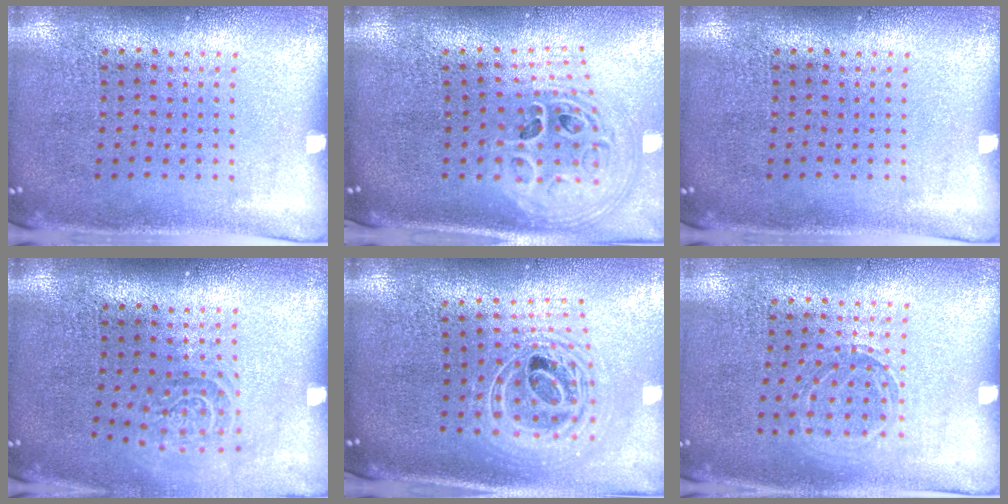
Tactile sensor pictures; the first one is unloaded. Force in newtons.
{"total": 2.8, "press": 2.0, "slide": 2.0}
{"total": 0.0}
{"total": 1.5, "press": 1.1, "slide": 1.0}
{"total": 2.4, "press": 1.8, "slide": 1.7}
{"total": 1.0, "press": 1.0, "slide": 0.1}